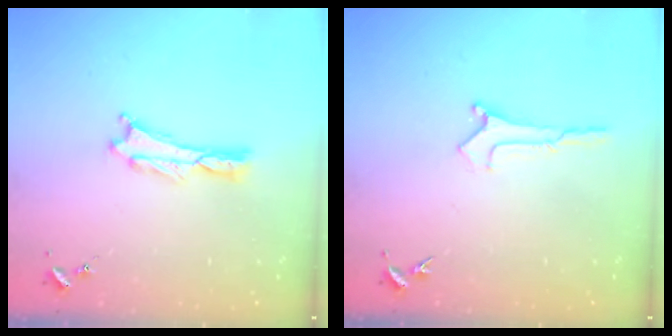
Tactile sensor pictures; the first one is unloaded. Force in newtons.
{"total": 0.0}